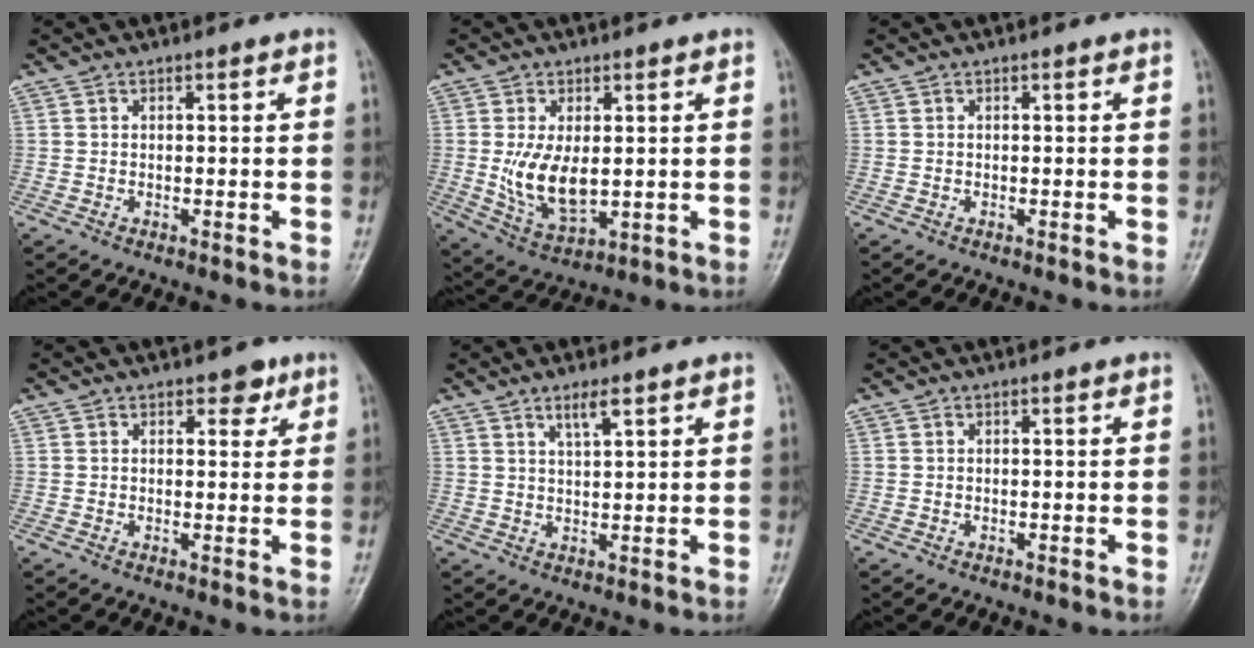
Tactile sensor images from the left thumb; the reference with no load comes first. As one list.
[{"total": 9.2, "force": [0.5, 5.0, 7.7], "torque": [-0.136, -0.018, 0.025]}, {"total": 0.0}, {"total": 2.9, "force": [1.9, 1.8, 1.3], "torque": [0.002, -0.009, 0.024]}, {"total": 3.5, "force": [2.4, 0.7, 2.5], "torque": [-0.046, -0.013, 0.047]}, {"total": 0.0}]